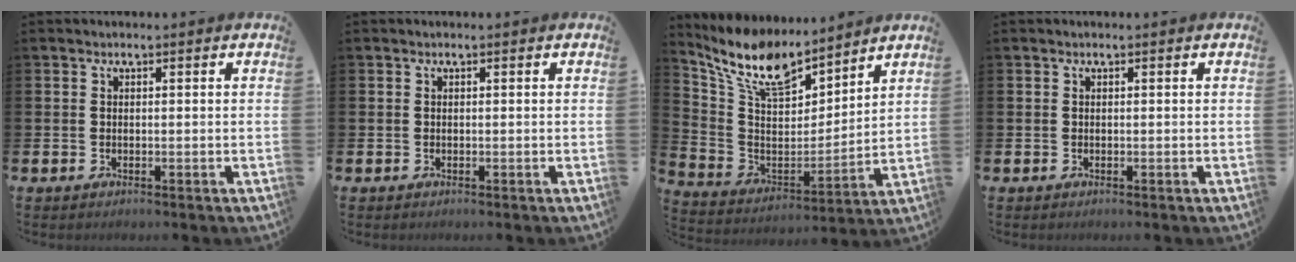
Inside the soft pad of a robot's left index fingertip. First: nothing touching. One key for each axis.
{"total": 0.0}
{"total": 11.4, "fx": 9.9, "fy": 3.7, "fz": 4.2, "tx": -0.128, "ty": -0.057, "tz": 0.178}
{"total": 0.0}